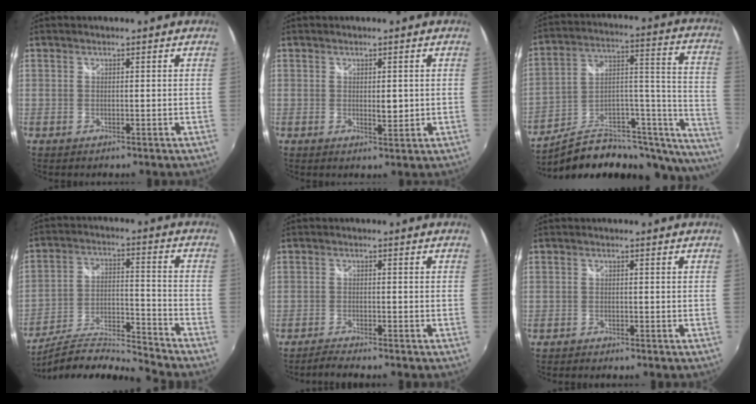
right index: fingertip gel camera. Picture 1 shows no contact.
{"total": 2.4, "force": [0.1, 1.1, 2.1], "torque": [-0.031, -0.004, 0.004]}
{"total": 23.9, "force": [-14.4, 11.1, 15.5], "torque": [-0.186, 0.038, -0.213]}
{"total": 14.0, "force": [-13.4, -1.3, 4.2], "torque": [-0.082, -0.016, -0.238]}
{"total": 2.0, "force": [-1.9, -0.6, 0.5], "torque": [-0.022, -0.005, -0.041]}
{"total": 0.6, "force": [-0.4, 0.0, -0.4], "torque": [0.001, 0.000, -0.014]}